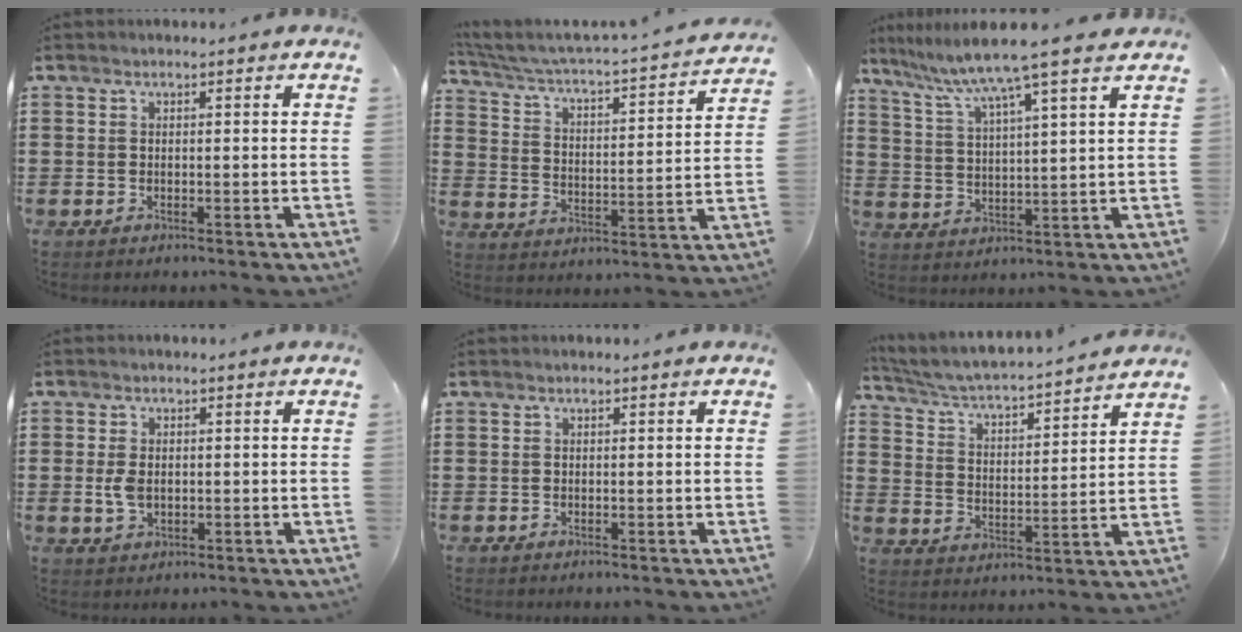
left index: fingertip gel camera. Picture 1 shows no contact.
{"total": 2.2, "force": [1.8, 0.2, 1.2], "torque": [-0.041, -0.034, 0.017]}
{"total": 7.6, "force": [6.2, -1.0, 4.3], "torque": [-0.104, -0.036, 0.102]}
{"total": 3.2, "force": [0.1, 1.9, 2.5], "torque": [-0.066, -0.001, -0.003]}
{"total": 0.0}
{"total": 3.9, "force": [3.7, -0.1, 1.3], "torque": [-0.044, -0.036, 0.052]}